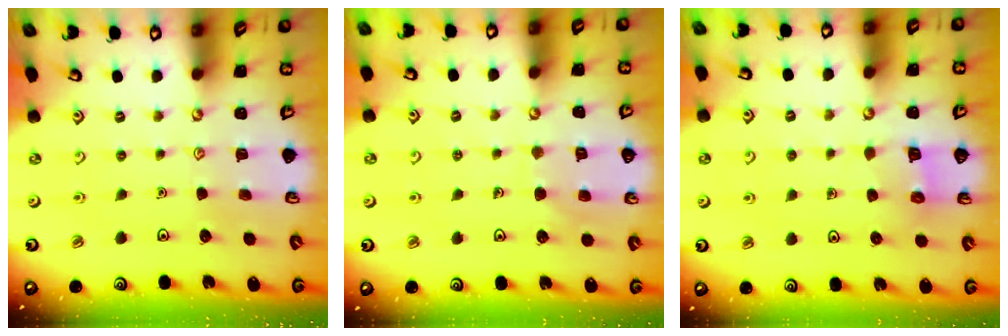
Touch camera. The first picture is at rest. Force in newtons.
{"total": 6.5, "press": 6.5, "slide": 0.5}
{"total": 3.8, "press": 3.8, "slide": 0.4}